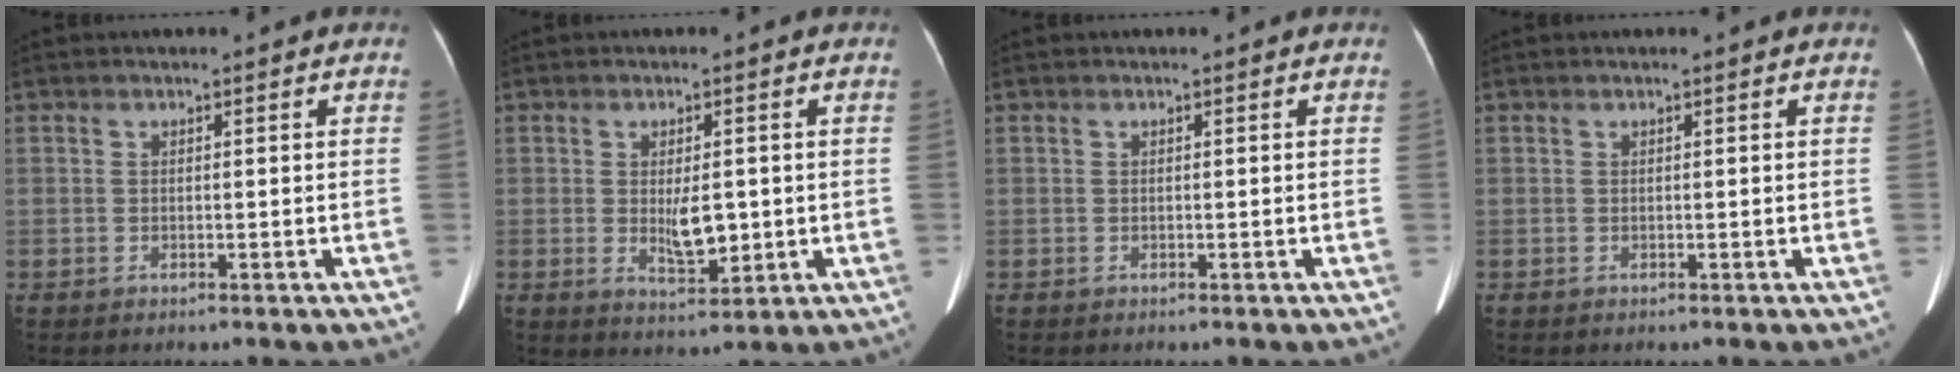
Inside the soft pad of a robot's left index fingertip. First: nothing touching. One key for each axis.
{"total": 5.0, "fx": -0.2, "fy": 1.9, "fz": 4.7, "tx": -0.082, "ty": -0.010, "tz": 0.006}
{"total": 0.0}
{"total": 0.0}